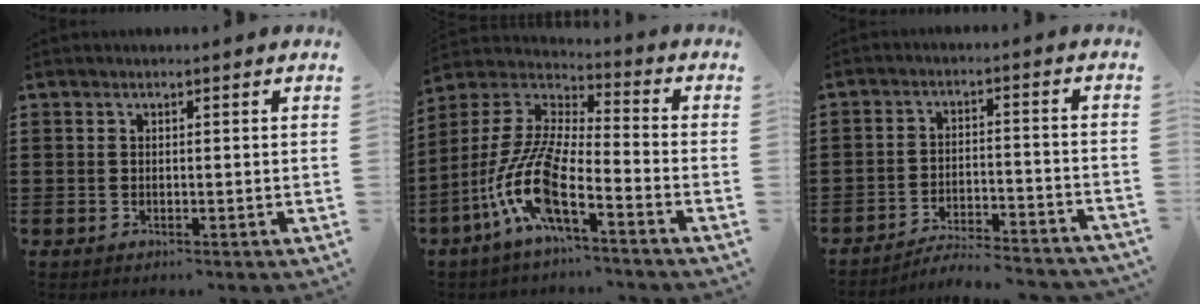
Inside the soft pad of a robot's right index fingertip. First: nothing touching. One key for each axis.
{"total": 12.0, "fx": -6.9, "fy": 2.3, "fz": 9.6, "tx": -0.233, "ty": -0.023, "tz": -0.146}
{"total": 5.1, "fx": -5.0, "fy": 0.0, "fz": 1.1, "tx": -0.023, "ty": -0.001, "tz": -0.100}